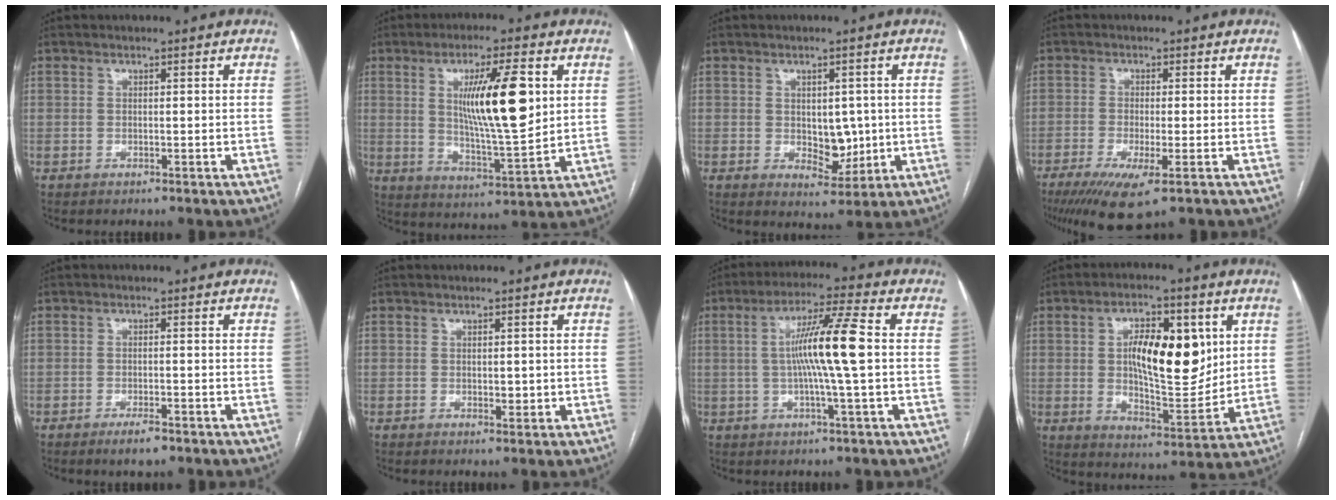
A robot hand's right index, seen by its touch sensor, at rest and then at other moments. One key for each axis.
{"total": 13.3, "fx": 3.3, "fy": 1.8, "fz": 12.7, "tx": -0.219, "ty": -0.006, "tz": 0.059}
{"total": 5.4, "fx": -0.1, "fy": 3.2, "fz": 4.3, "tx": -0.055, "ty": -0.002, "tz": 0.011}
{"total": 7.9, "fx": -4.4, "fy": 1.1, "fz": 6.5, "tx": -0.111, "ty": -0.023, "tz": -0.069}
{"total": 2.9, "fx": -1.9, "fy": 0.7, "fz": 2.0, "tx": -0.037, "ty": -0.002, "tz": -0.029}
{"total": 1.8, "fx": 0.0, "fy": 1.0, "fz": 1.4, "tx": -0.017, "ty": -0.002, "tz": 0.002}
{"total": 10.4, "fx": 0.3, "fy": -0.8, "fz": 10.4, "tx": -0.191, "ty": 0.007, "tz": 0.002}
{"total": 12.9, "fx": 2.5, "fy": 4.8, "fz": 11.7, "tx": -0.198, "ty": 0.005, "tz": 0.047}